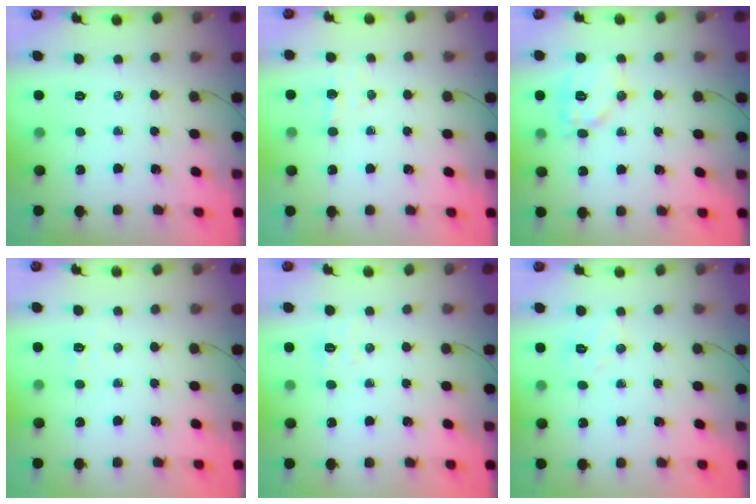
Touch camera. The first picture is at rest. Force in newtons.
{"total": 3.7, "press": 3.6, "slide": 0.8}
{"total": 10.5, "press": 10.5, "slide": 0.3}
{"total": 2.9, "press": 2.8, "slide": 0.9}
{"total": 5.7, "press": 5.6, "slide": 0.9}
{"total": 5.7, "press": 5.6, "slide": 1.1}